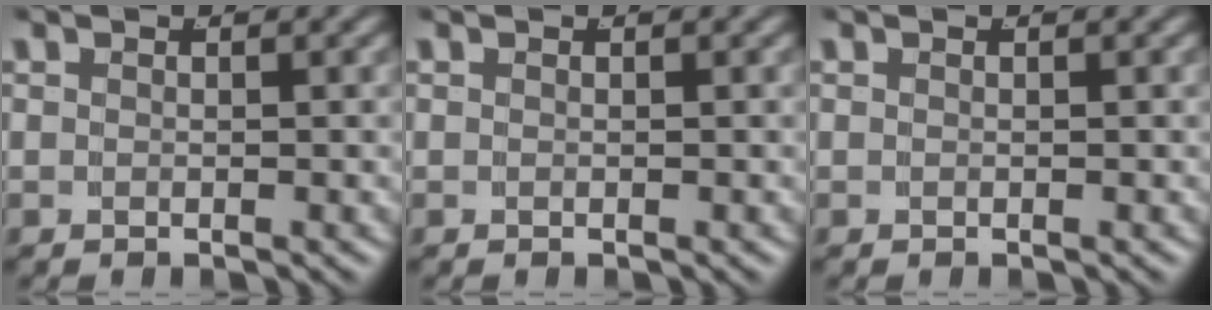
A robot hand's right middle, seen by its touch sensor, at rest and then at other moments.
{"total": 0.0}
{"total": 0.0}